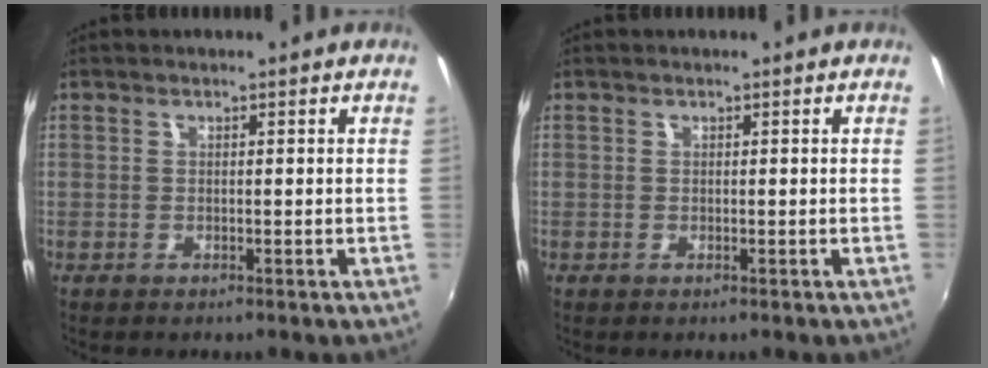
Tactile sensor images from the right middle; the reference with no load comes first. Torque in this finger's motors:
{"motor_torque": [0.71, -0.71, 0.13, 0.00]}